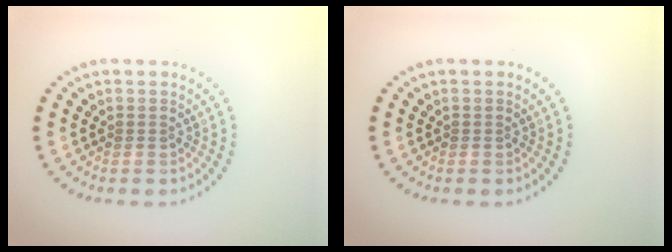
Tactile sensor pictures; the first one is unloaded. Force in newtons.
{"total": 0.0}